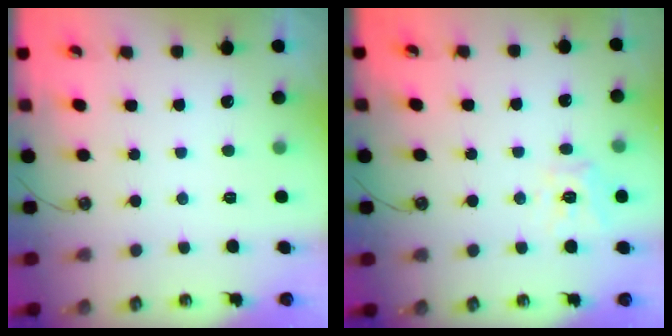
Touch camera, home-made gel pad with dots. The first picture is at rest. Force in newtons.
{"total": 11.1, "press": 11.1, "slide": 1.1}